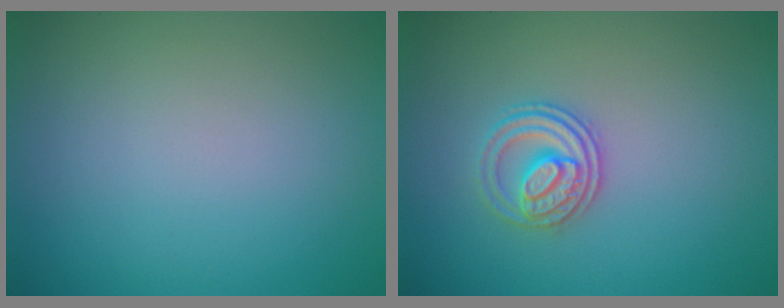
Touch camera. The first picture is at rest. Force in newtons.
{"total": 2.8, "press": 2.6, "slide": 1.1}